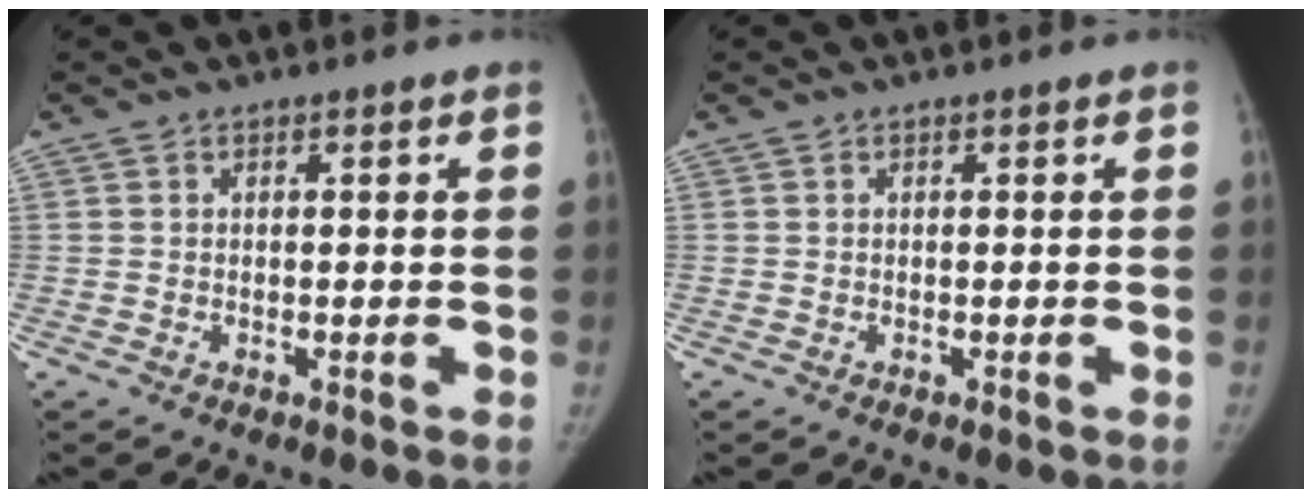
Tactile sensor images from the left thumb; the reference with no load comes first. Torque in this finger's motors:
{"motor_torque": [0.00, 0.00, 0.18, -0.14, 0.01]}